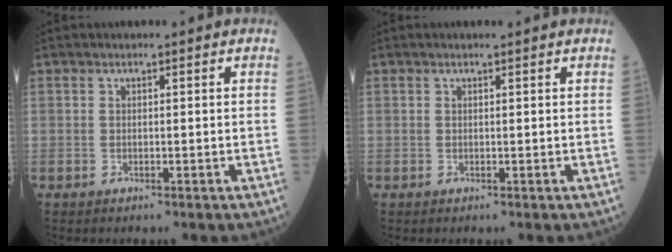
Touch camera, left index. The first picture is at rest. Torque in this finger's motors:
{"motor_torque": [-0.03, 0.09, 0.02, -0.01]}